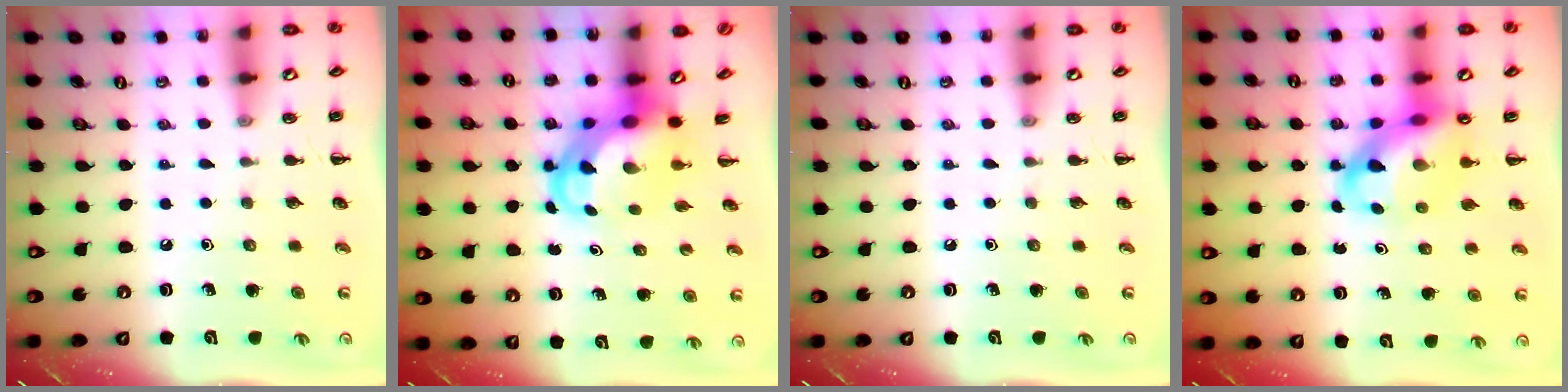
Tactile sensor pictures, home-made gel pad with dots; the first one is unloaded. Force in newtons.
{"total": 5.9, "press": 5.8, "slide": 1.3}
{"total": 0.0}
{"total": 11.4, "press": 11.0, "slide": 3.2}